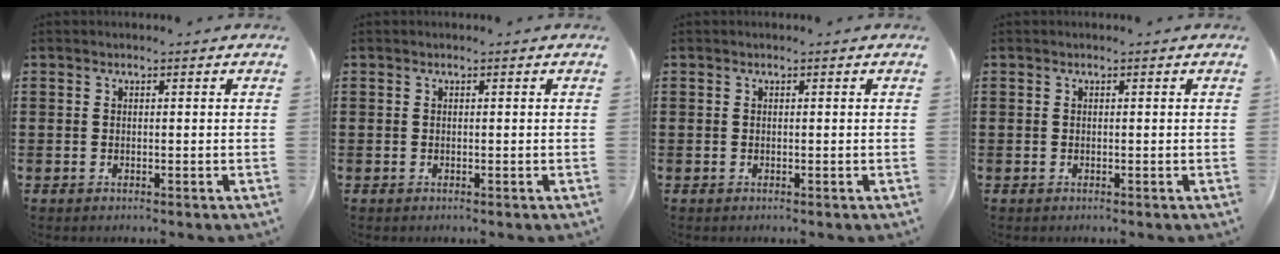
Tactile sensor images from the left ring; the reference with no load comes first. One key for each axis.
{"total": 0.0}
{"total": 0.0}
{"total": 0.0}